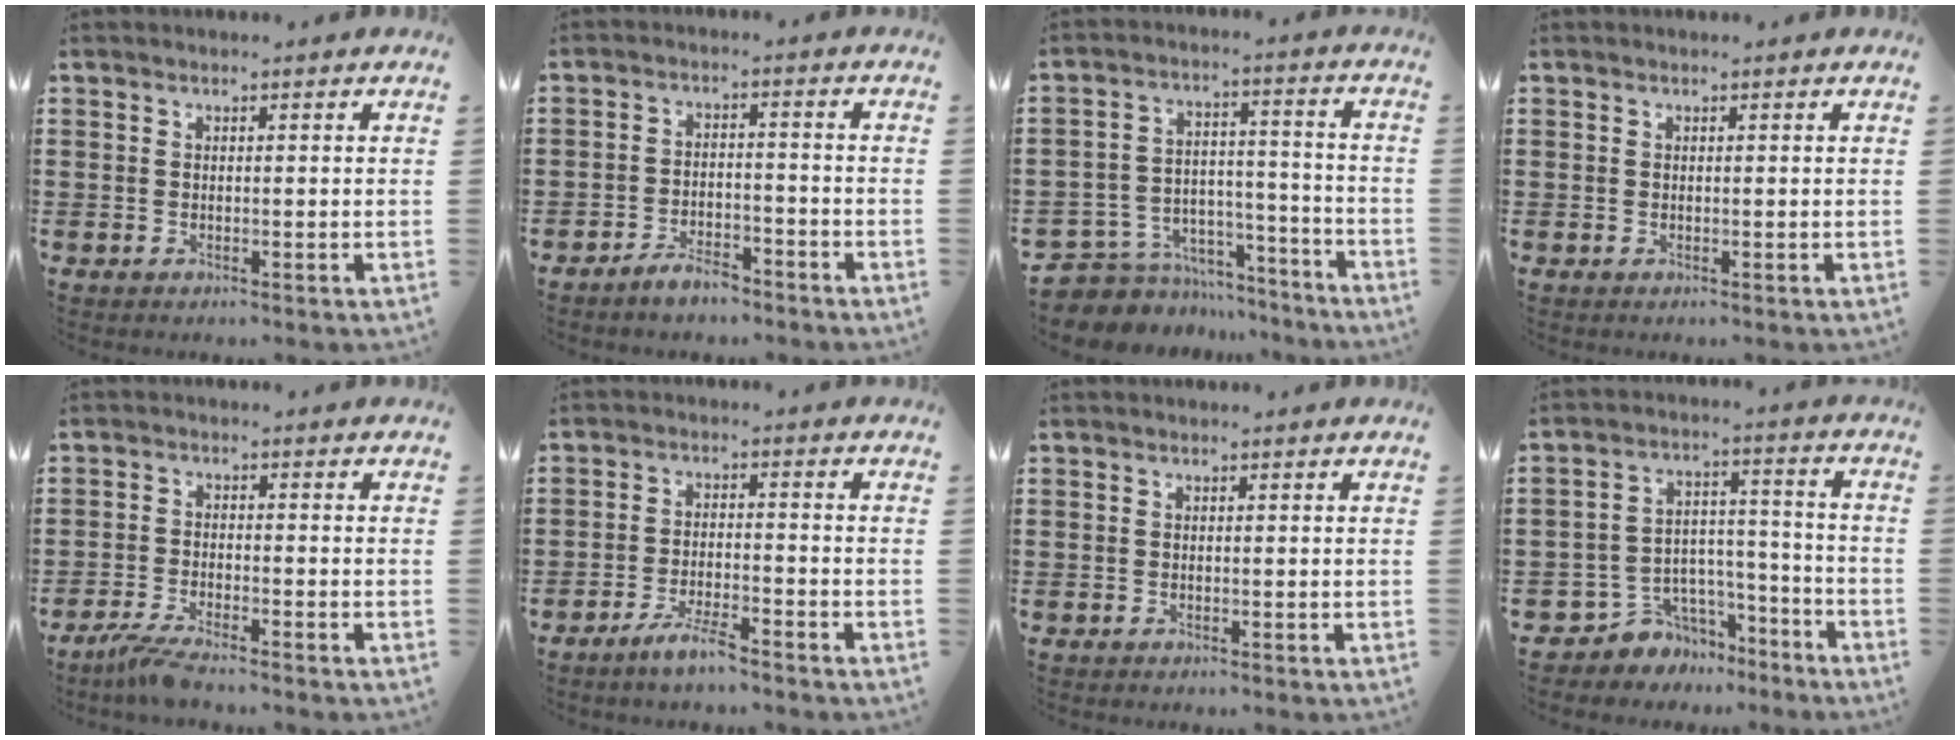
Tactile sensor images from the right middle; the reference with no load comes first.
{"total": 4.0, "force": [-3.7, 0.9, 1.1], "torque": [-0.025, 0.008, -0.075]}
{"total": 6.5, "force": [-5.8, 3.0, 0.5], "torque": [-0.023, 0.011, -0.115]}
{"total": 0.0}
{"total": 3.5, "force": [-3.1, 0.0, 1.6], "torque": [-0.049, -0.010, -0.065]}
{"total": 4.3, "force": [-3.5, 0.6, 2.5], "torque": [-0.054, 0.000, -0.068]}
{"total": 0.0}
{"total": 5.8, "force": [-4.7, 3.3, -0.2], "torque": [-0.015, 0.009, -0.095]}